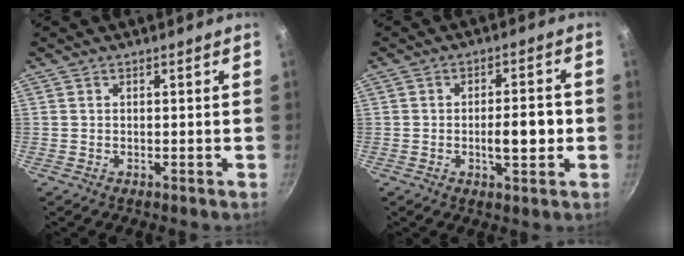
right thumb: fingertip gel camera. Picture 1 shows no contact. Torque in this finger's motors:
{"motor_torque": [0.18, 0.81, 0.90, 0.00, 0.03]}